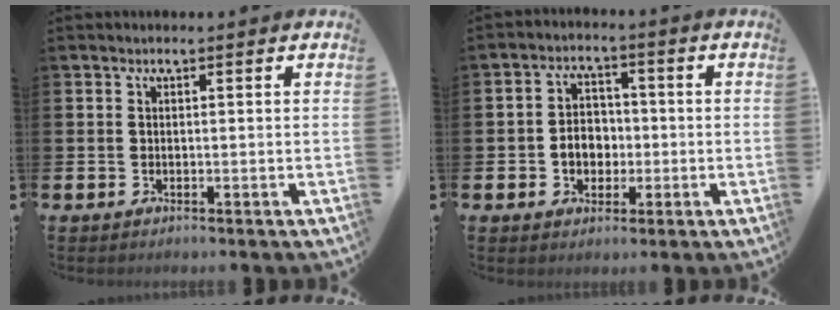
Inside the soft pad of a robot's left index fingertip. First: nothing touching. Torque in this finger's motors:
{"motor_torque": [0.40, 0.33, 0.10, 0.04]}